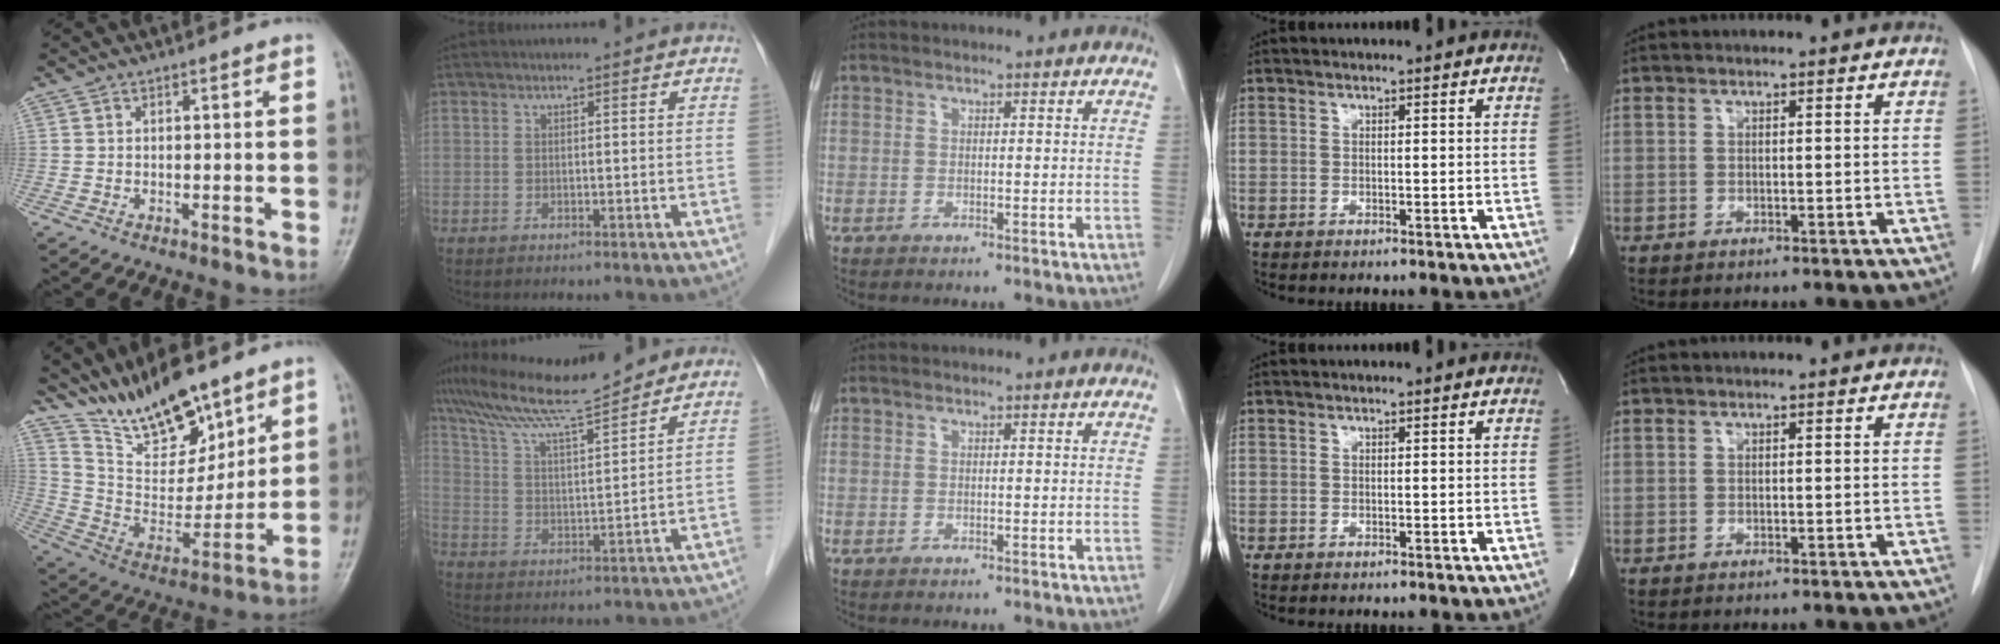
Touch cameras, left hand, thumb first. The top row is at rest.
{"thumb": {"total": 16.7, "force": [13.1, 5.9, 8.5], "torque": [-0.106, -0.075, 0.248]}, "index": {"total": 15.7, "force": [13.4, 1.1, 8.0], "torque": [-0.148, 0.023, 0.225]}}